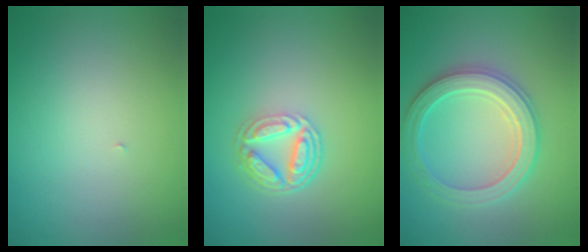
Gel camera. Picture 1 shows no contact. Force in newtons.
{"total": 4.4, "press": 3.3, "slide": 2.9}
{"total": 5.2, "press": 5.1, "slide": 0.8}